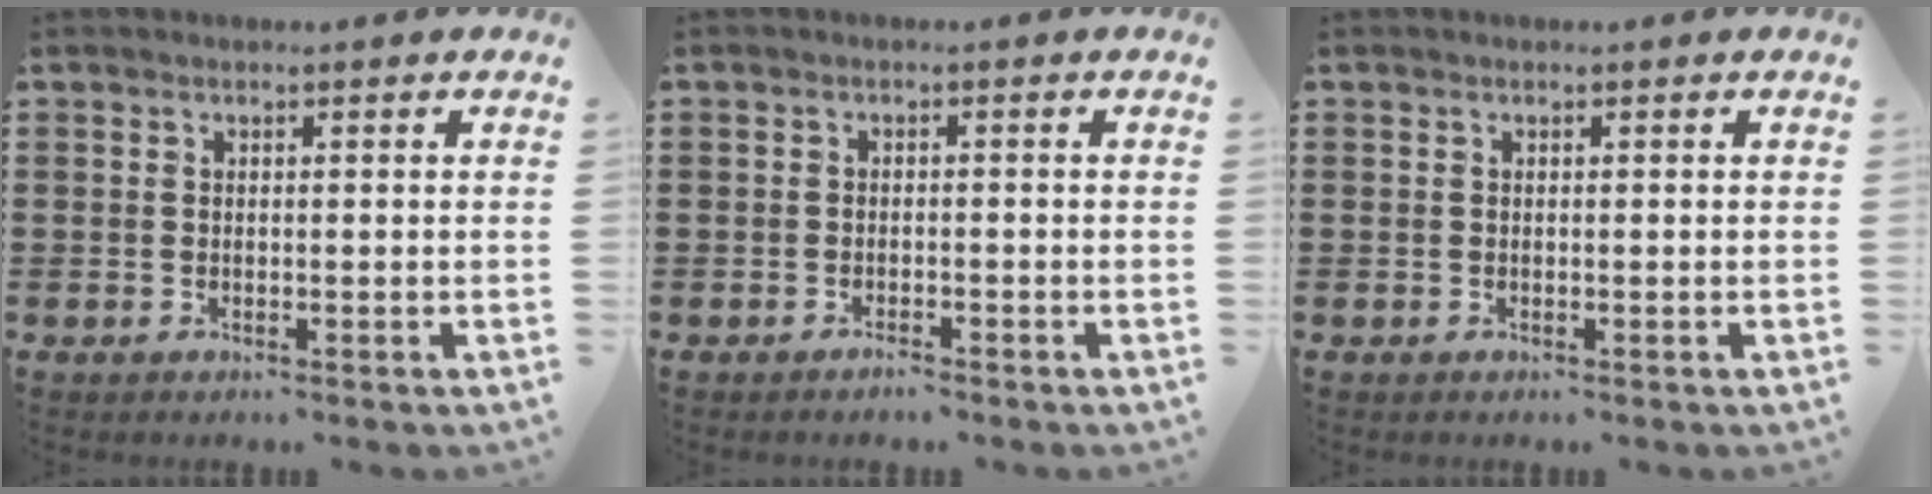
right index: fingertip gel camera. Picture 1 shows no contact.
{"total": 1.1, "force": [-1.0, 0.1, 0.4], "torque": [-0.011, -0.003, -0.019]}
{"total": 0.0}